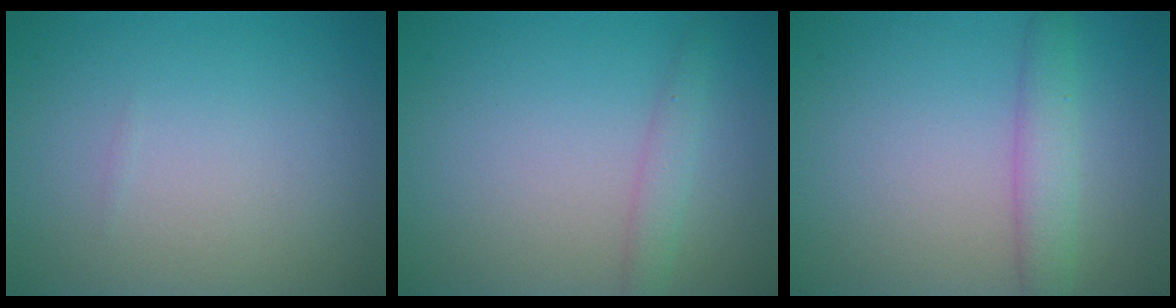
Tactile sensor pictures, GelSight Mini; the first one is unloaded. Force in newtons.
{"total": 1.7, "press": 1.7, "slide": 0.1}
{"total": 2.9, "press": 2.9, "slide": 0.1}